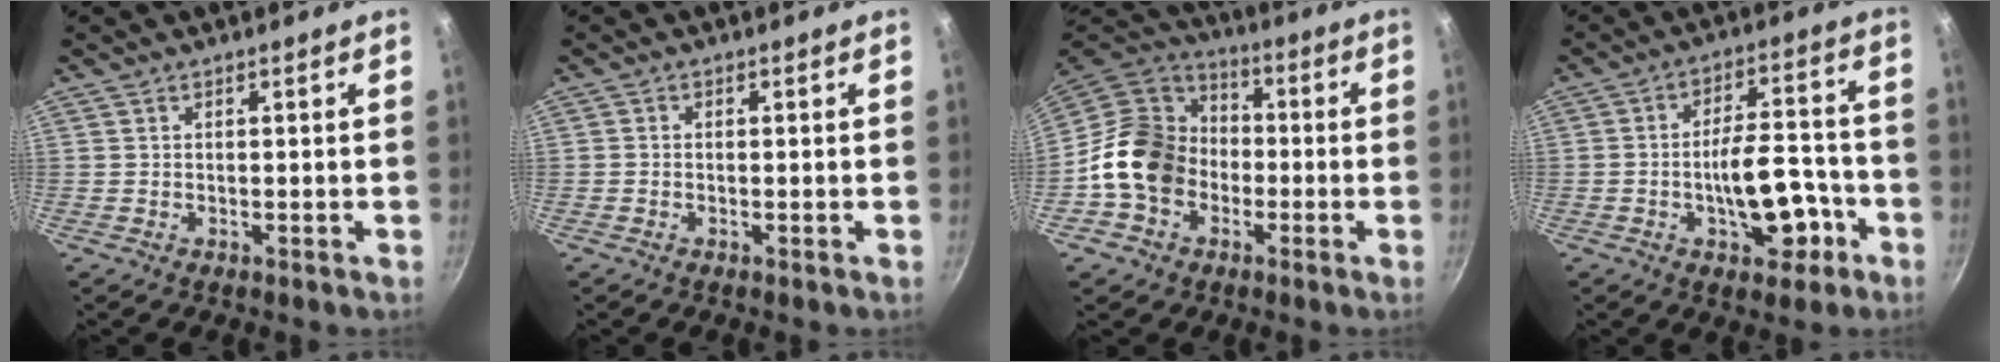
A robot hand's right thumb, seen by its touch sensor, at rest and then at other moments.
{"total": 0.6, "force": [-0.2, 0.4, 0.3], "torque": [-0.004, 0.003, -0.005]}
{"total": 15.4, "force": [-3.3, 12.6, 8.2], "torque": [-0.111, 0.042, -0.074]}
{"total": 12.4, "force": [-4.6, 6.1, 9.8], "torque": [-0.115, 0.047, -0.059]}